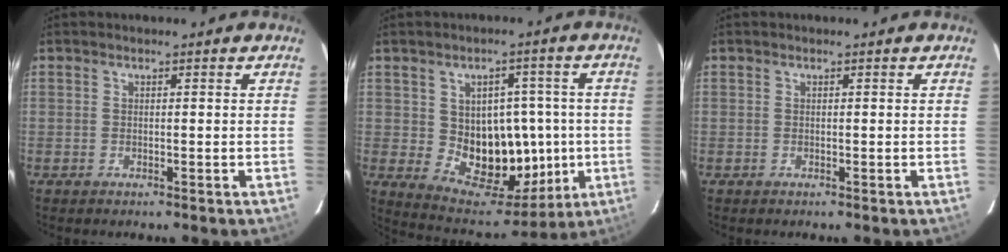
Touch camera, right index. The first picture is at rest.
{"total": 13.7, "force": [-0.7, 8.7, 10.5], "torque": [-0.148, 0.022, 0.016]}
{"total": 0.0}